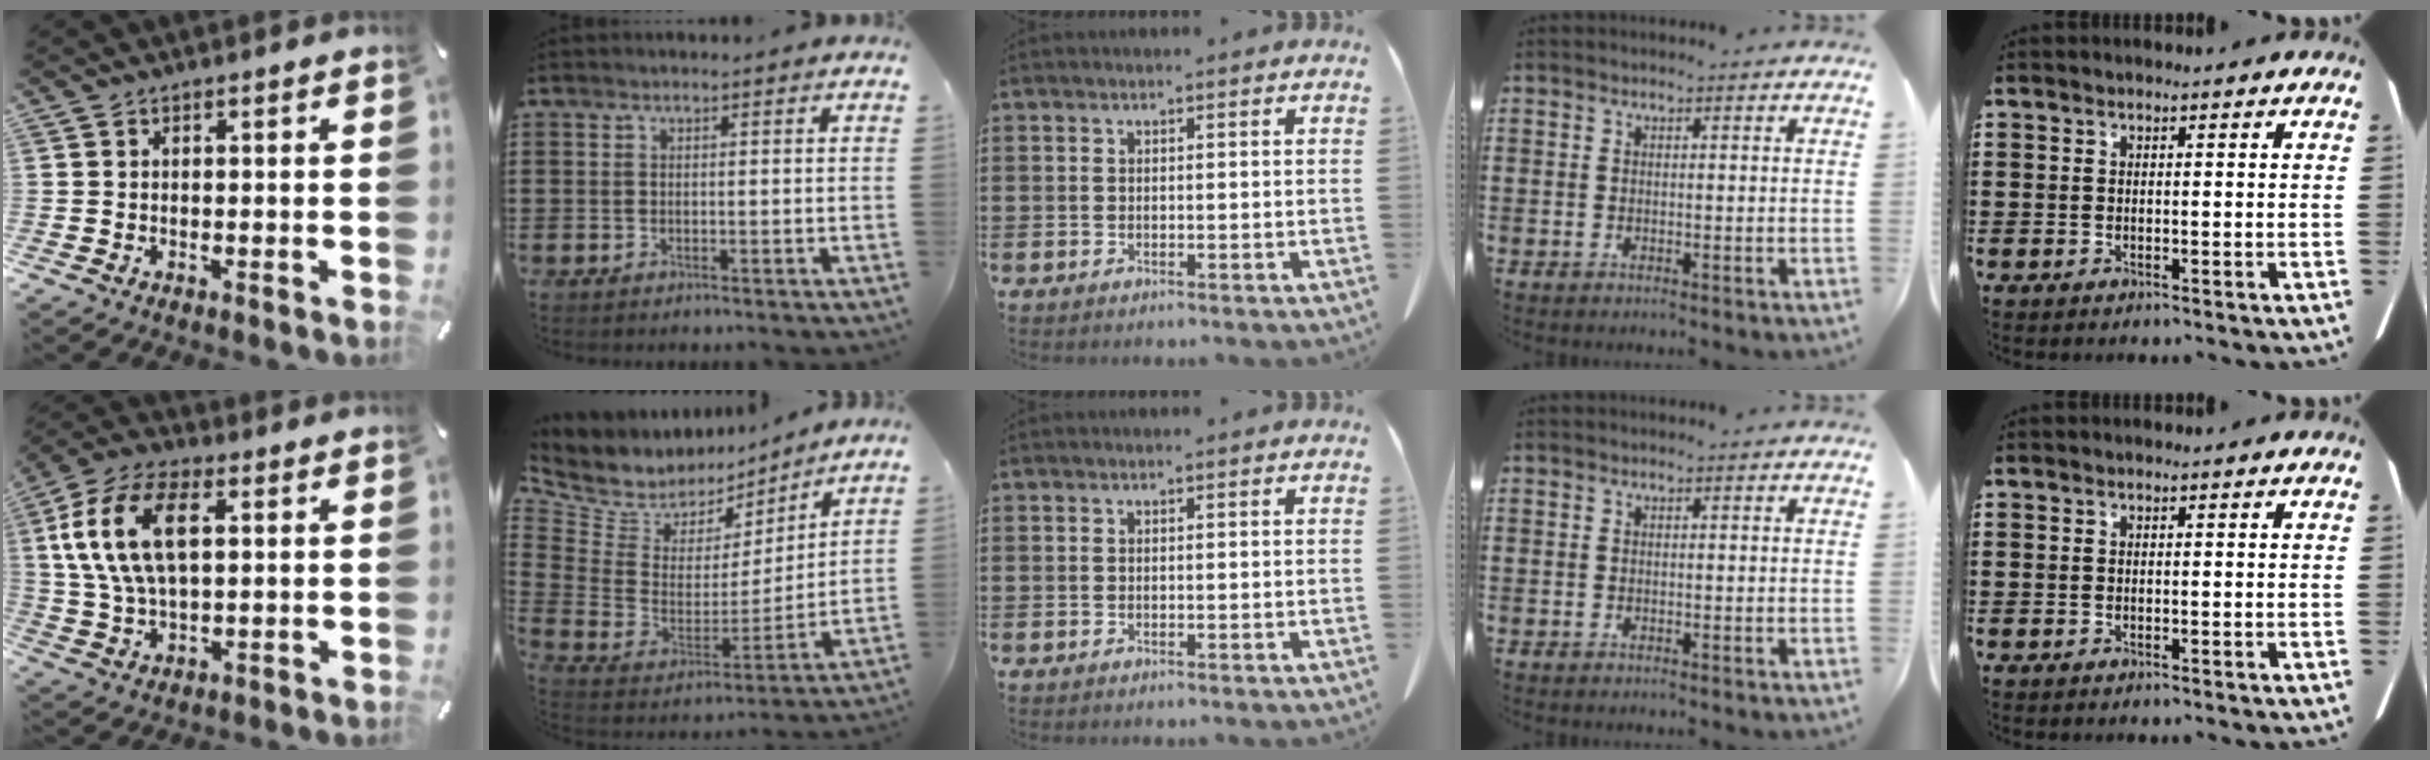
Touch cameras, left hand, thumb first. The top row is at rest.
{"thumb": {"total": 14.7, "force": [4.1, 8.1, 11.6], "torque": [-0.271, 0.003, 0.067]}, "index": {"total": 7.0, "force": [5.4, 4.4, 0.8], "torque": [-0.068, -0.047, 0.098]}}